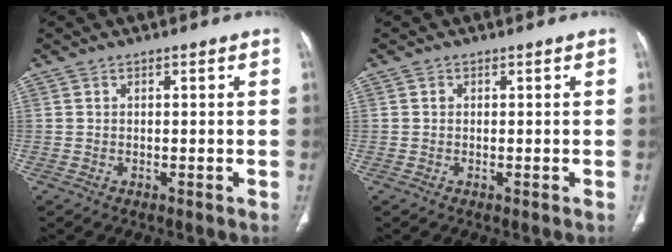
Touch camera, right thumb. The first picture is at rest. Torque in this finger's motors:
{"motor_torque": [0.34, 0.28, 0.43, 0.39, -0.03]}